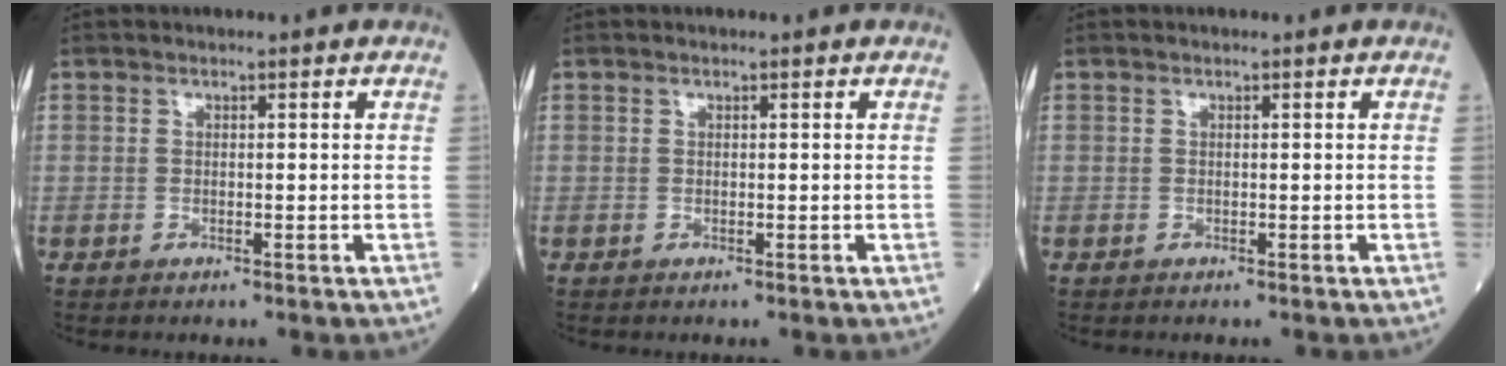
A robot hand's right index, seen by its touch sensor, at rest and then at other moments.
{"total": 0.0}
{"total": 0.0}